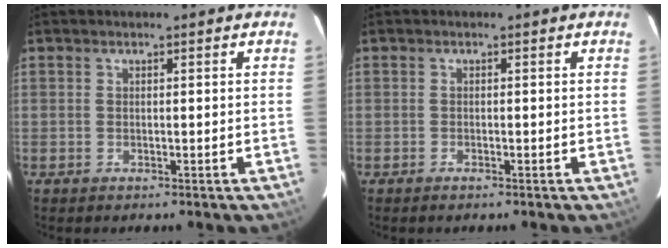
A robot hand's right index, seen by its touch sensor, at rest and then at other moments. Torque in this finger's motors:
{"motor_torque": [0.11, -0.08, 0.04, 0.01]}